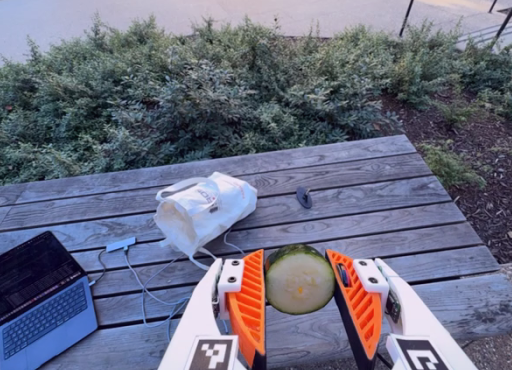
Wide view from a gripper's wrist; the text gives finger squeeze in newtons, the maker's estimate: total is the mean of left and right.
{"total": 9.9, "left": 9.5, "right": 10.3}